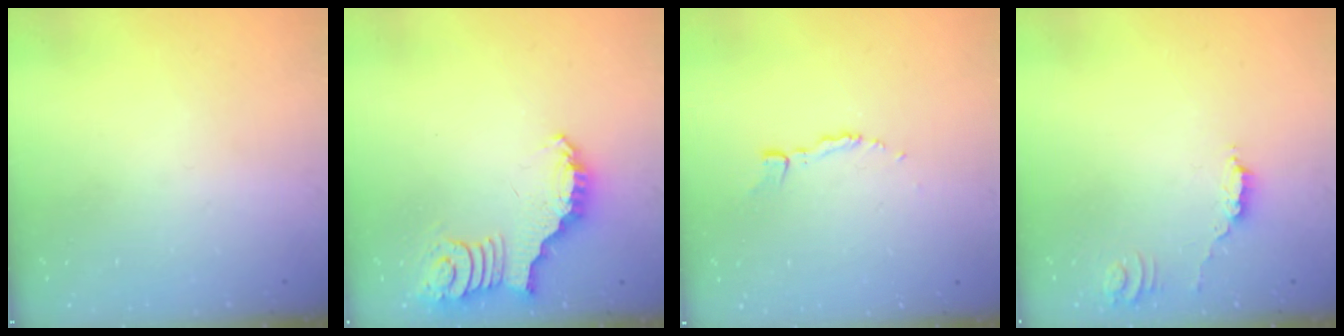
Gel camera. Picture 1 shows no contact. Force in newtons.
{"total": 2.6, "press": 2.5, "slide": 0.5}
{"total": 3.3, "press": 3.3, "slide": 0.3}
{"total": 1.8, "press": 1.8, "slide": 0.1}